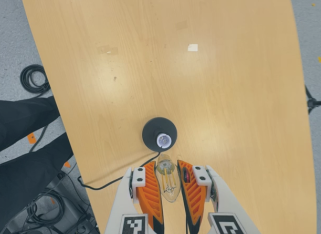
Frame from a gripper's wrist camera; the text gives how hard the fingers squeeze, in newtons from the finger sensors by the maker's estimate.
{"total": 23.5, "left": 25.5, "right": 21.4}